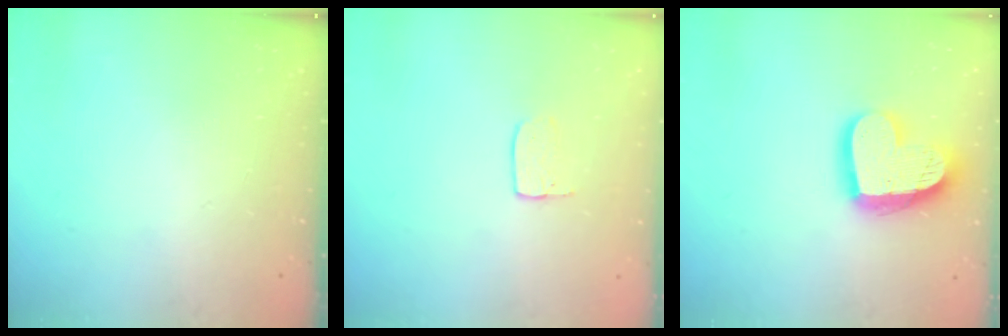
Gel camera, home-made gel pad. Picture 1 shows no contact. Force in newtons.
{"total": 3.5, "press": 3.5, "slide": 0.2}
{"total": 18.9, "press": 18.8, "slide": 1.7}